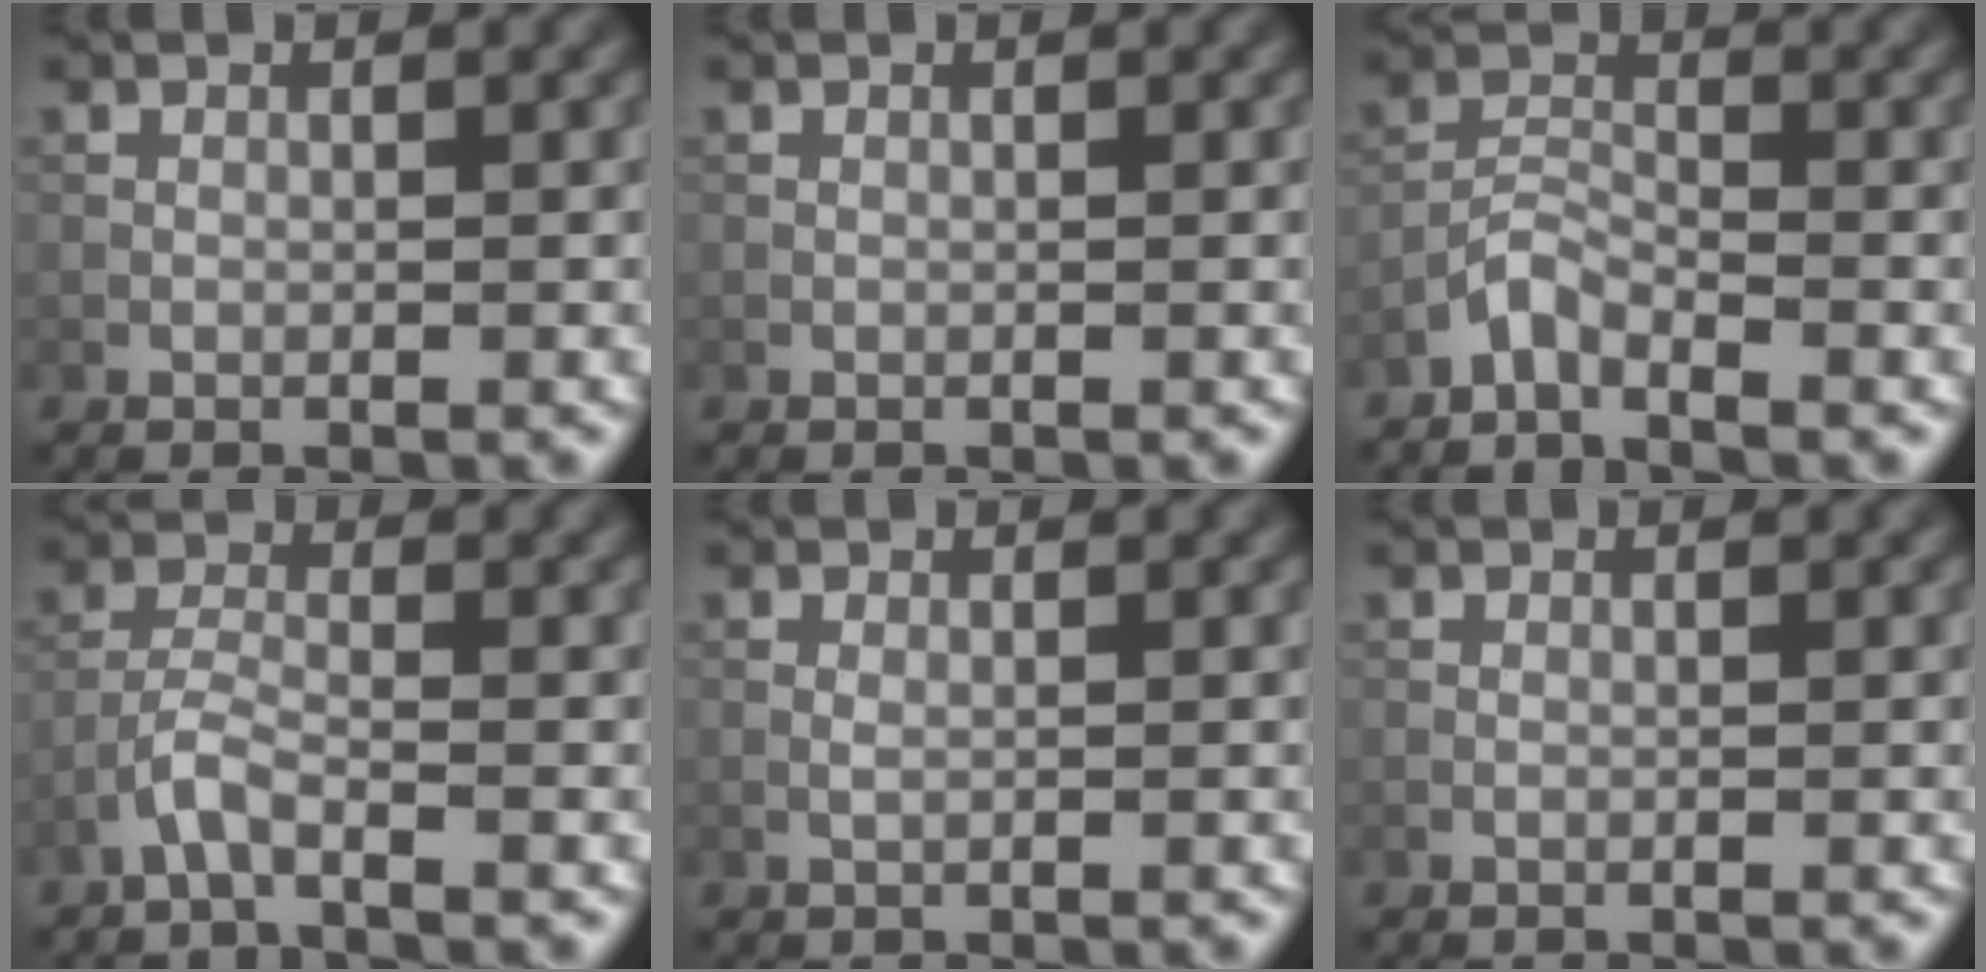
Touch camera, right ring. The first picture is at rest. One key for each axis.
{"total": 0.0}
{"total": 2.4, "fx": -2.1, "fy": 0.6, "fz": 1.0, "tx": -0.020, "ty": 0.009, "tz": -0.049}
{"total": 2.5, "fx": -1.8, "fy": 0.5, "fz": 1.7, "tx": -0.037, "ty": 0.006, "tz": -0.046}
{"total": 0.5, "fx": -0.1, "fy": 0.1, "fz": 0.5, "tx": -0.012, "ty": 0.000, "tz": -0.002}
{"total": 0.0}